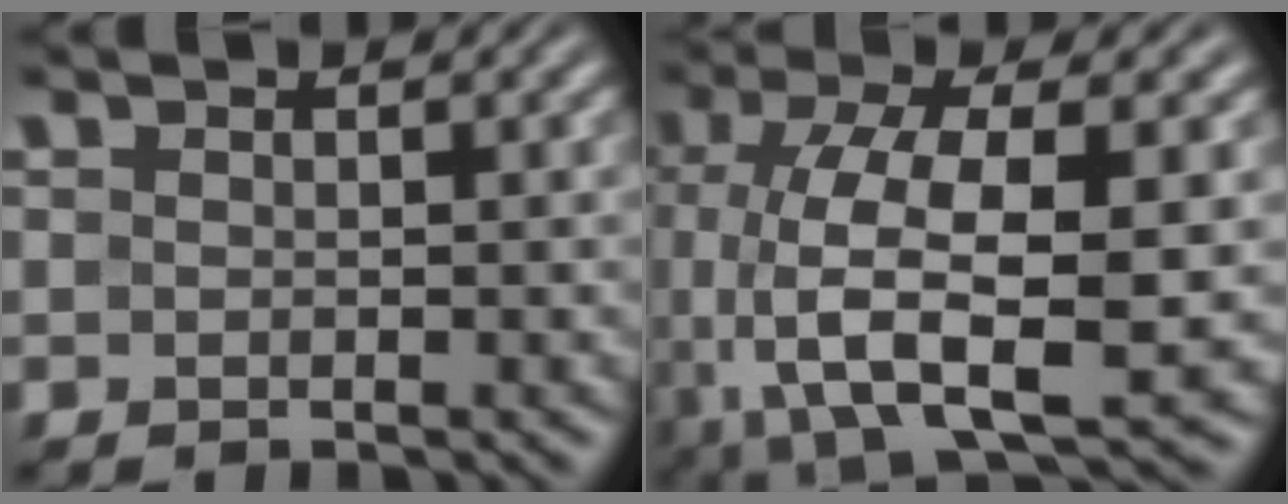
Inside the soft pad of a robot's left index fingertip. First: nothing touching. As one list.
[{"total": 10.5, "force": [-1.0, 4.1, 9.6], "torque": [-0.187, -0.010, -0.016]}]